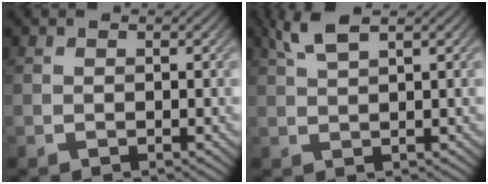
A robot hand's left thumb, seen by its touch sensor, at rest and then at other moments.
{"total": 3.8, "force": [2.2, 0.8, 3.0], "torque": [-0.063, 0.016, 0.048]}